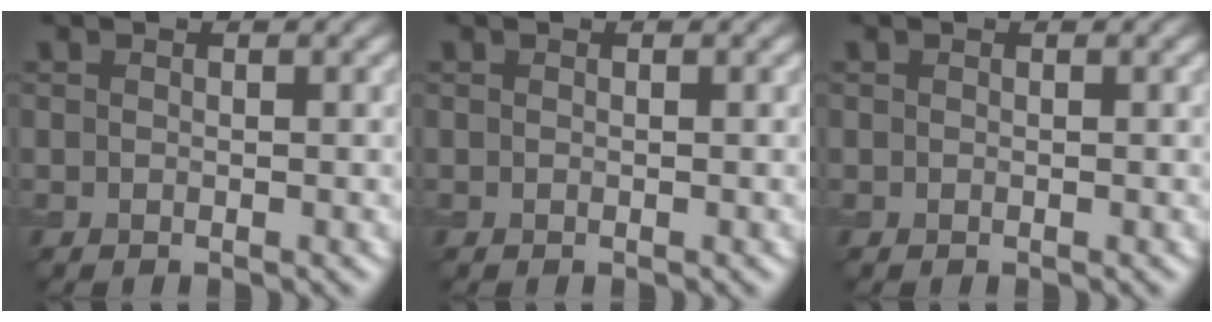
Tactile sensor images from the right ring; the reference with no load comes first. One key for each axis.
{"total": 0.0}
{"total": 0.0}